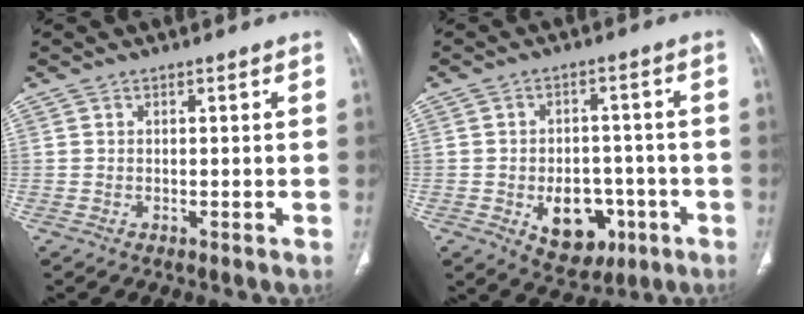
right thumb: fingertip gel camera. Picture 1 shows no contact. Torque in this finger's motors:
{"motor_torque": [1.14, 0.91, 0.65, -0.57, 0.09]}